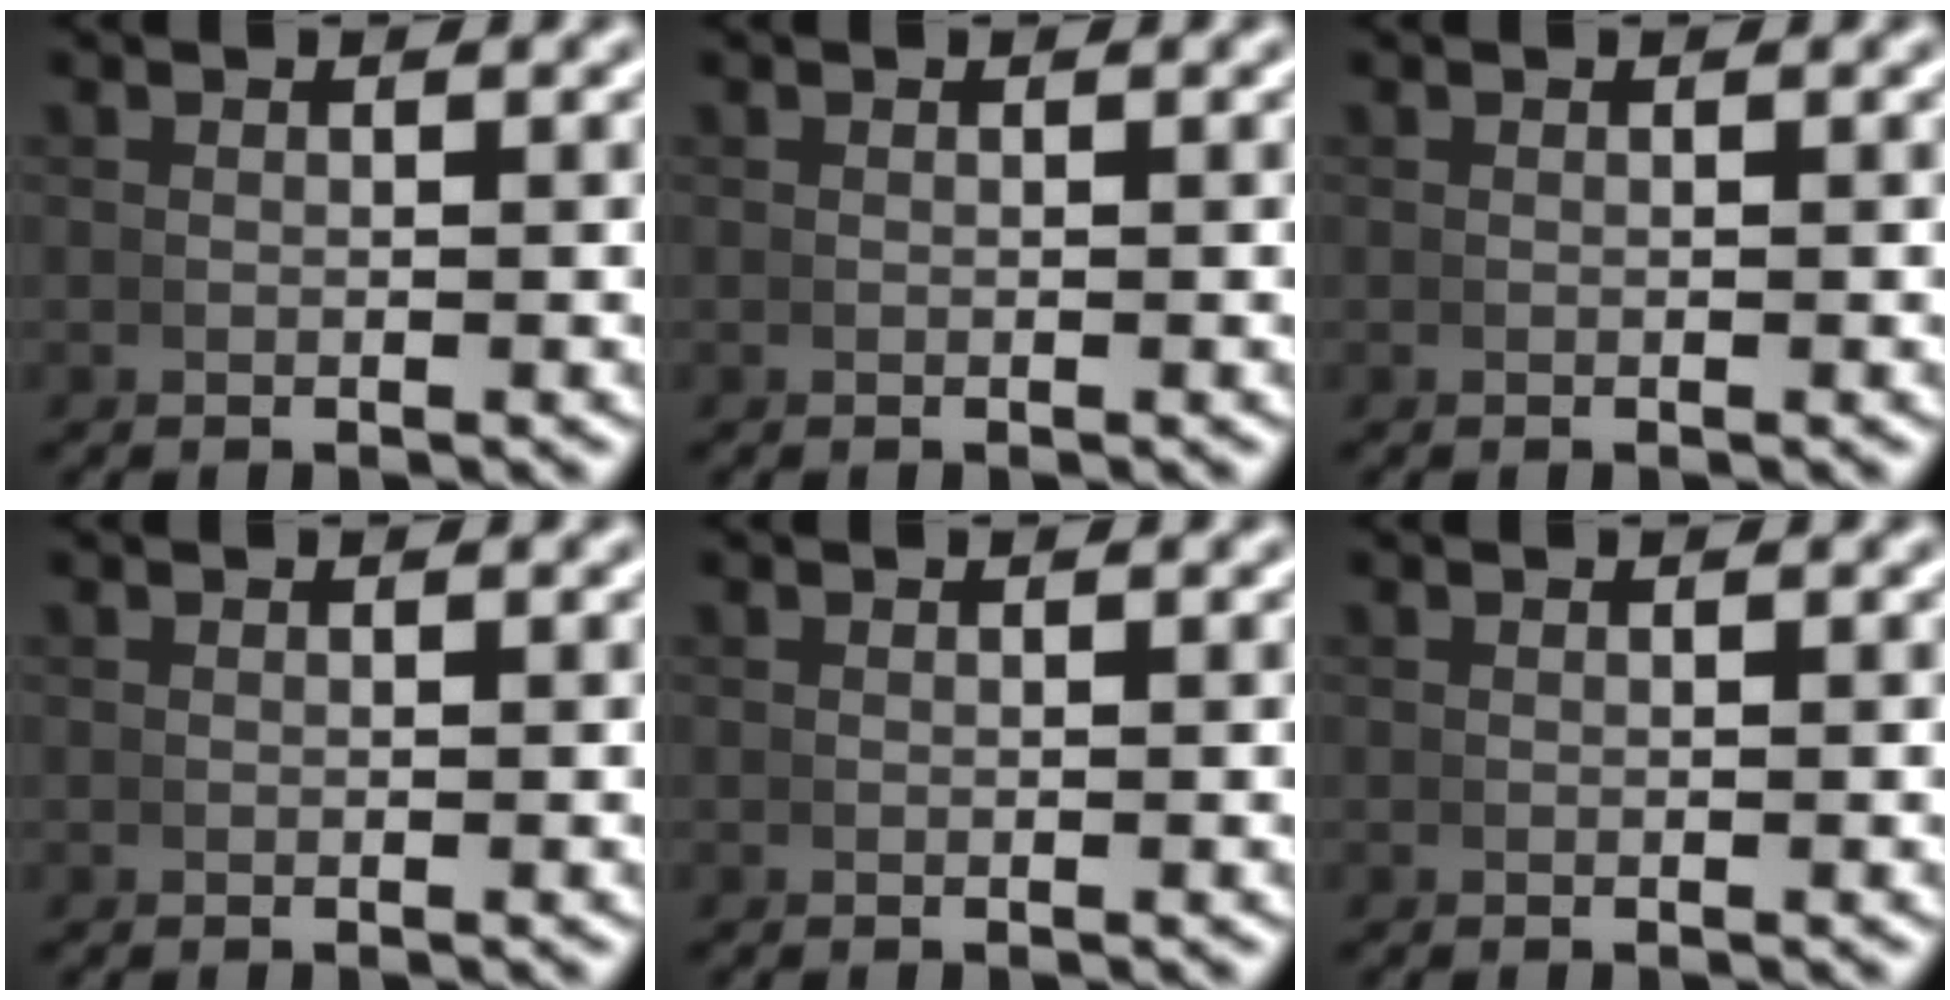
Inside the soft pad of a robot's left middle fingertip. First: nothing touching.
{"total": 0.0}
{"total": 0.0}
{"total": 0.0}
{"total": 0.0}
{"total": 0.0}